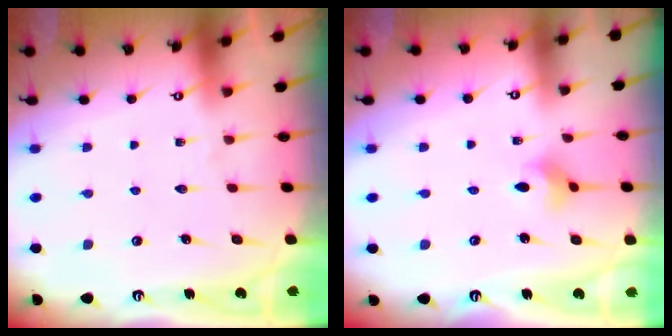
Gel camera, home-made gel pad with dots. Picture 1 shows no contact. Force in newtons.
{"total": 3.1, "press": 3.0, "slide": 0.7}